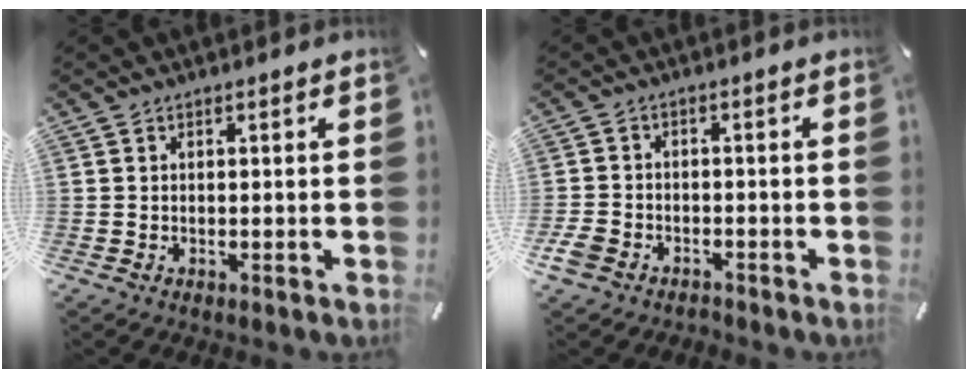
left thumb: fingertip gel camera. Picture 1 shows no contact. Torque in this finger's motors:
{"motor_torque": [0.45, 1.23, 0.53, 0.54, 0.13]}